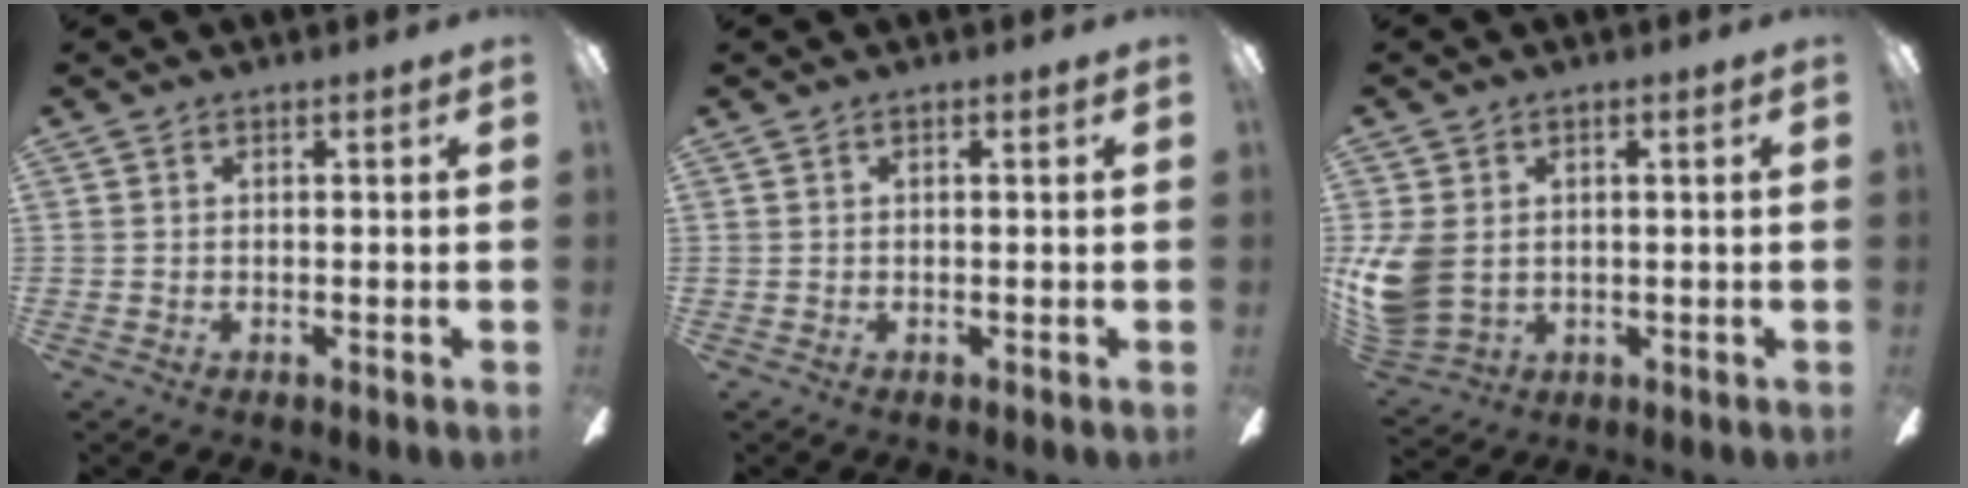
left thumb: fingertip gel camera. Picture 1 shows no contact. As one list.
[{"total": 0.0}, {"total": 9.9, "force": [0.3, 7.5, 6.5], "torque": [-0.159, 0.008, 0.010]}]